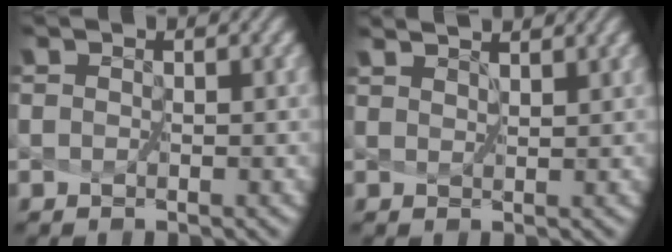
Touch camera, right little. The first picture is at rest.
{"total": 2.3, "force": [2.2, 0.2, 0.8], "torque": [-0.031, 0.005, 0.043]}